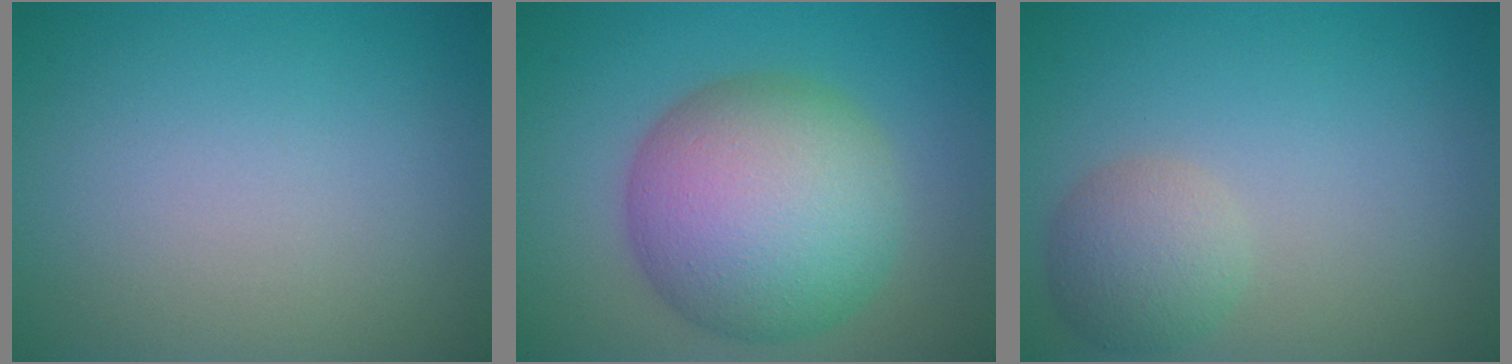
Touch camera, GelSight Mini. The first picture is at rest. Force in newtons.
{"total": 11.5, "press": 11.5, "slide": 0.3}
{"total": 3.2, "press": 3.2, "slide": 0.1}